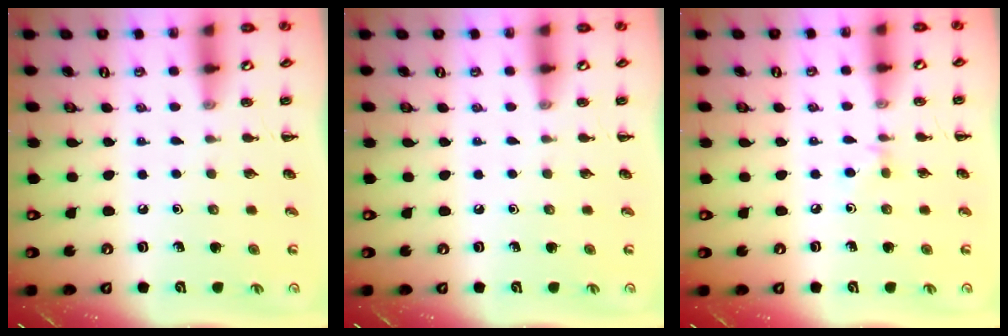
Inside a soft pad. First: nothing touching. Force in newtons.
{"total": 0.0}
{"total": 2.8, "press": 2.6, "slide": 1.1}